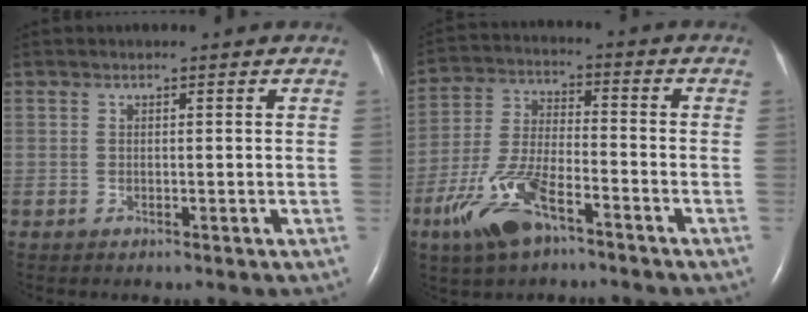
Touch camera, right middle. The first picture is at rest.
{"total": 11.2, "force": [-6.7, 3.5, 8.2], "torque": [-0.187, -0.006, -0.127]}